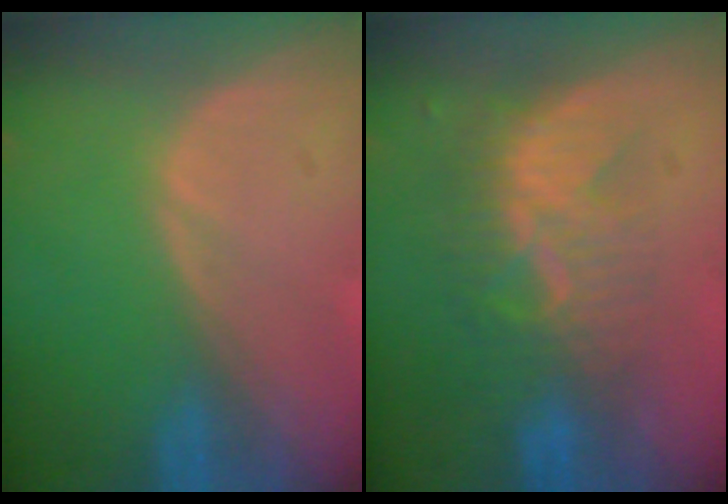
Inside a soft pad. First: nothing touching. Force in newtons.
{"total": 8.5, "press": 7.6, "slide": 3.8}